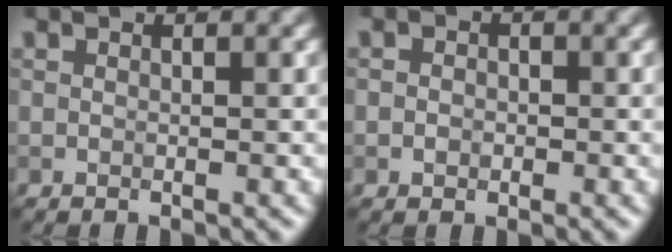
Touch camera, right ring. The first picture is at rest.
{"total": 1.1, "force": [-0.3, 0.9, 0.5], "torque": [-0.006, -0.002, -0.006]}